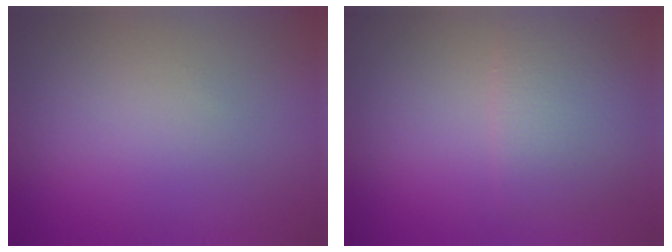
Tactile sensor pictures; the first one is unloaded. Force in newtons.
{"total": 3.6, "press": 3.6, "slide": 0.1}